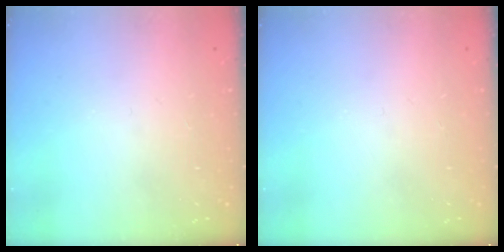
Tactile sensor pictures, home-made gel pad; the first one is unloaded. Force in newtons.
{"total": 0.0}